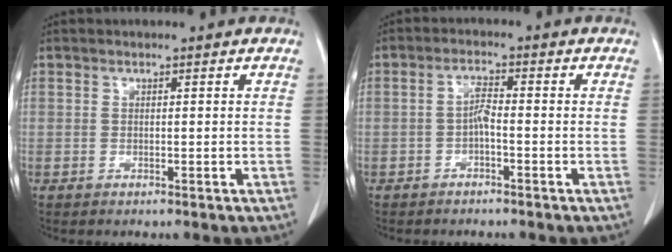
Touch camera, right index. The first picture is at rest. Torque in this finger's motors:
{"motor_torque": [0.39, -0.34, 0.00, 0.04]}